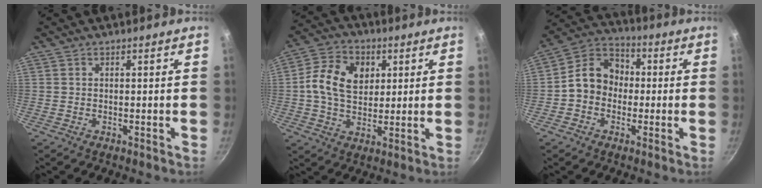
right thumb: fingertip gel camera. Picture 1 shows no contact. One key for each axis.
{"total": 11.7, "fx": 2.4, "fy": 8.6, "fz": 7.6, "tx": -0.122, "ty": 0.005, "tz": 0.031}
{"total": 10.1, "fx": -0.7, "fy": 8.4, "fz": 5.6, "tx": -0.058, "ty": 0.033, "tz": -0.036}